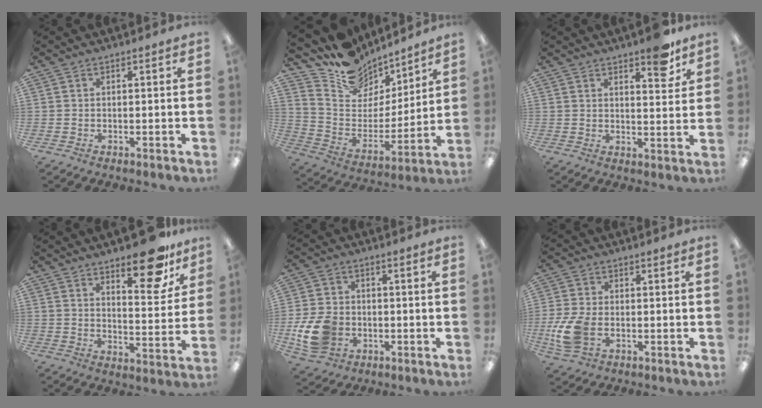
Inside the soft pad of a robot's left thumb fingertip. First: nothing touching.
{"total": 13.4, "force": [10.7, 7.8, 1.8], "torque": [-0.053, -0.093, 0.199]}
{"total": 6.8, "force": [5.3, 2.0, 3.8], "torque": [-0.033, -0.037, 0.083]}
{"total": 14.6, "force": [10.7, 4.7, 8.7], "torque": [-0.101, -0.073, 0.174]}
{"total": 11.4, "force": [-3.2, 8.7, 6.6], "torque": [-0.149, 0.015, -0.054]}
{"total": 9.5, "force": [-2.5, 6.1, 6.8], "torque": [-0.157, -0.001, -0.044]}